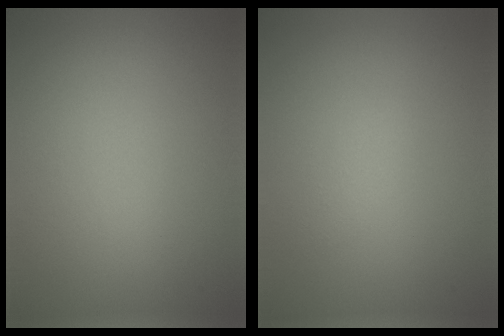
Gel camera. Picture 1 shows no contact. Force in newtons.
{"total": 1.0, "press": 1.0, "slide": 0.1}